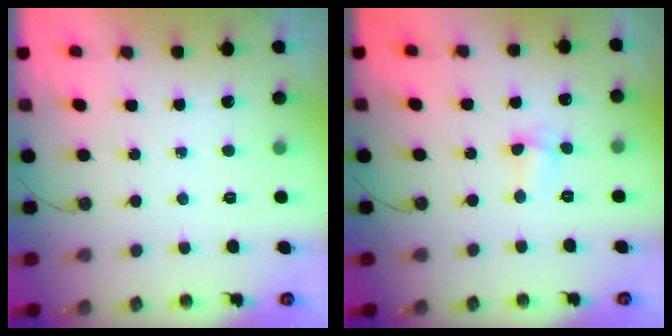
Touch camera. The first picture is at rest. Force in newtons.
{"total": 2.5, "press": 2.4, "slide": 0.5}